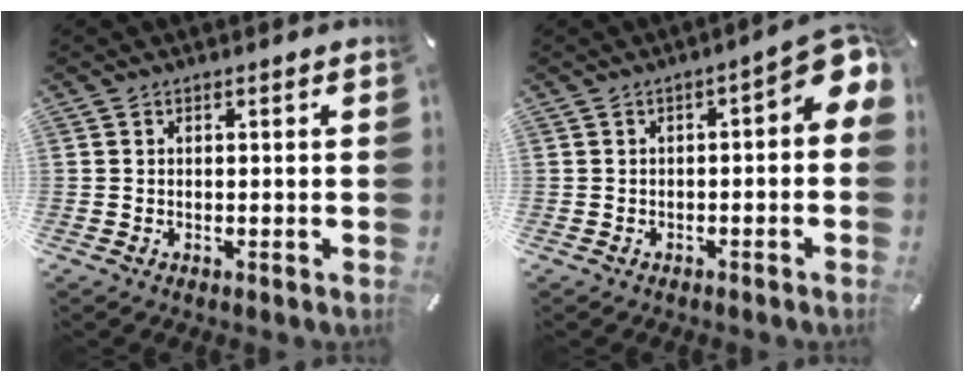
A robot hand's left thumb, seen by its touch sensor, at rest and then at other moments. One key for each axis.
{"total": 5.7, "fx": 0.3, "fy": 2.6, "fz": 5.1, "tx": -0.073, "ty": -0.008, "tz": 0.000}